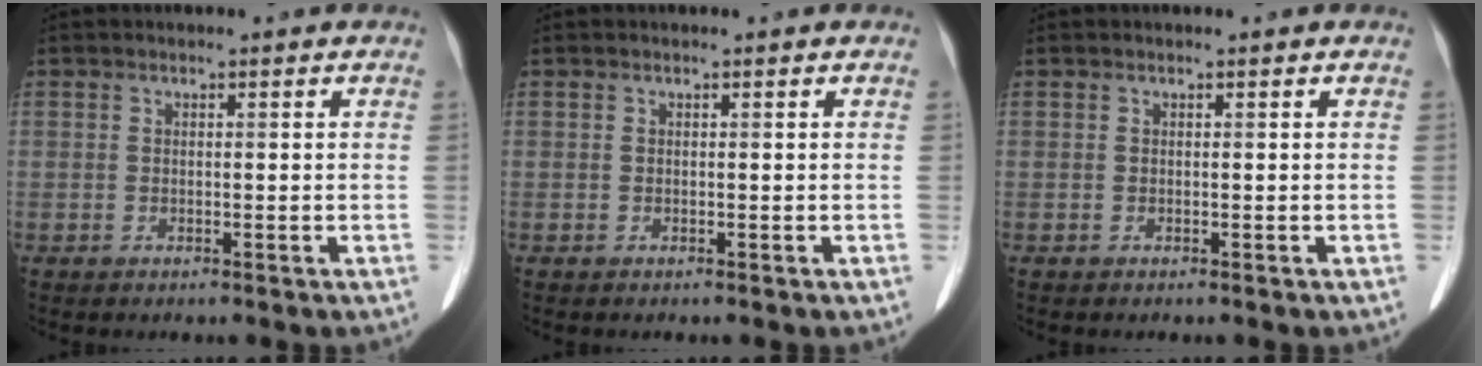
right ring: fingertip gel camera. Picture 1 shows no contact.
{"total": 0.0}
{"total": 0.0}